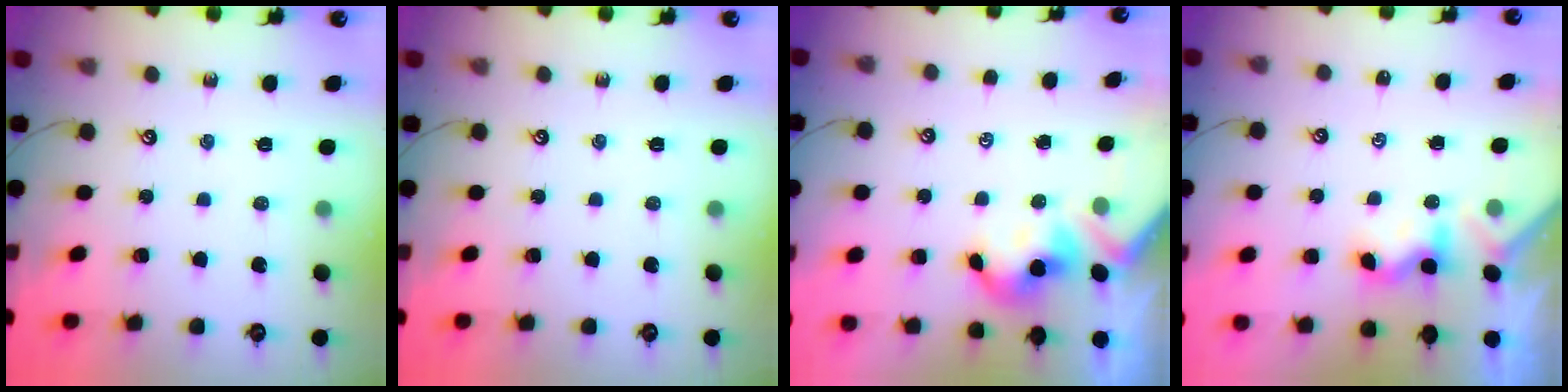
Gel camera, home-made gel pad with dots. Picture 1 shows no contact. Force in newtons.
{"total": 0.0}
{"total": 3.1, "press": 3.1, "slide": 0.4}
{"total": 1.6, "press": 1.5, "slide": 0.5}